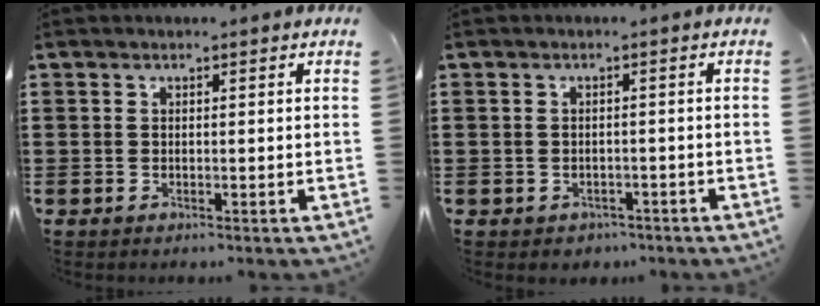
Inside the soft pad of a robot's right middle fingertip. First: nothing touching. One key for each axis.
{"total": 1.0, "fx": -0.8, "fy": 0.5, "fz": -0.1, "tx": -0.004, "ty": 0.001, "tz": -0.019}